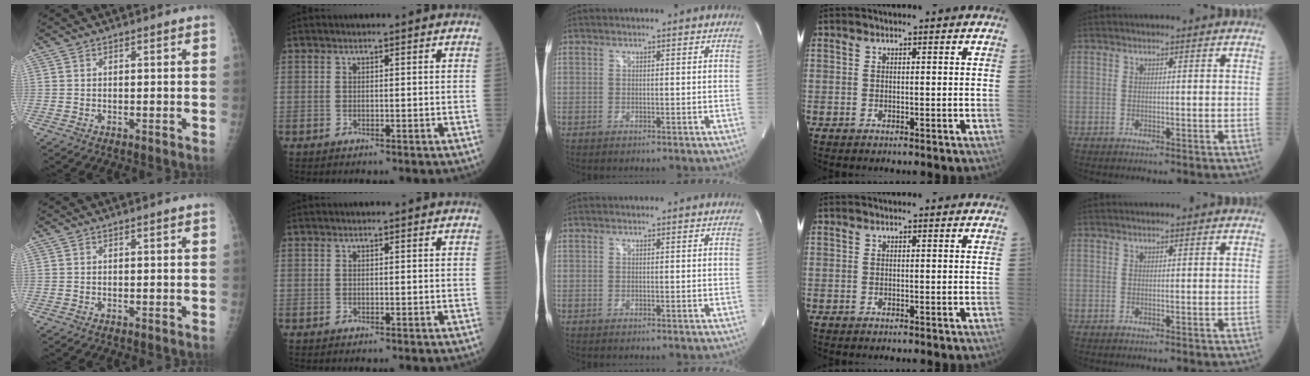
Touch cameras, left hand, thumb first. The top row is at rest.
{}